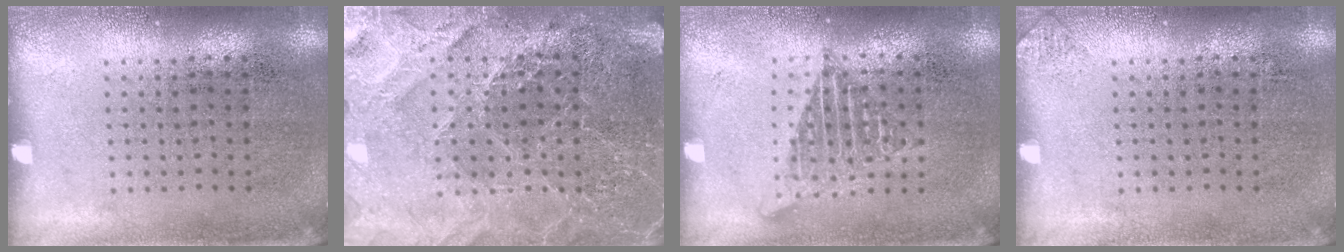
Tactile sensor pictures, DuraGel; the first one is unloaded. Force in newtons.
{"total": 4.4, "press": 4.1, "slide": 1.6}
{"total": 1.2, "press": 1.2, "slide": 0.0}
{"total": 0.5, "press": 0.5, "slide": 0.0}